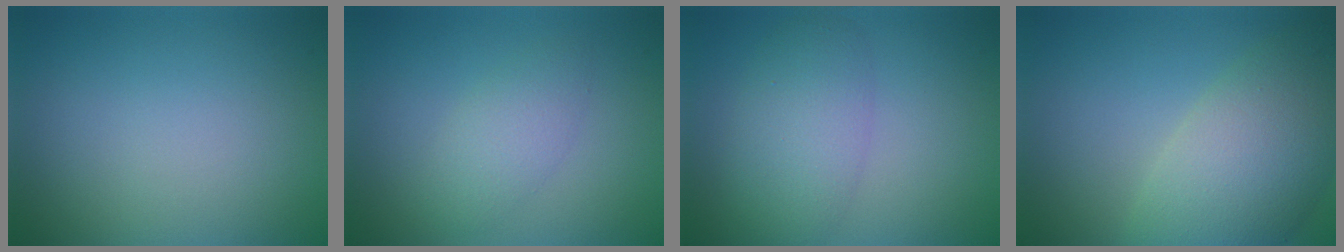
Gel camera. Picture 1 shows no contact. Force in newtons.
{"total": 2.4, "press": 2.4, "slide": 0.1}
{"total": 4.6, "press": 4.6, "slide": 0.2}
{"total": 8.2, "press": 8.2, "slide": 0.5}